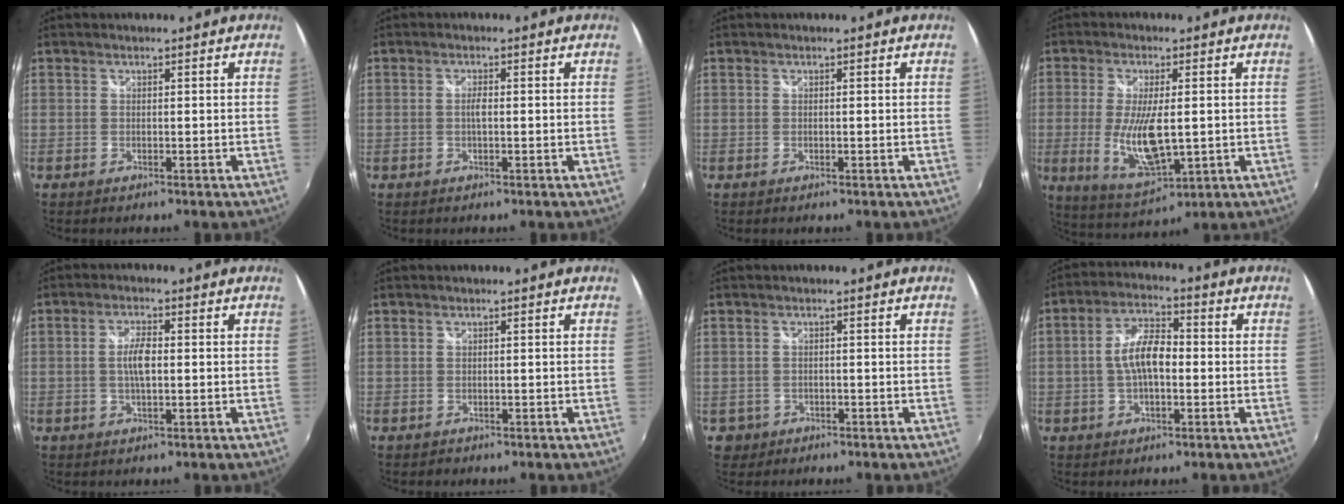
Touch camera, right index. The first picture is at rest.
{"total": 1.5, "force": [-0.1, 0.4, 1.4], "torque": [-0.027, 0.002, -0.004]}
{"total": 0.0}
{"total": 11.7, "force": [-1.3, 4.2, 10.8], "torque": [-0.211, -0.020, -0.013]}
{"total": 4.3, "force": [-0.1, 1.5, 4.0], "torque": [-0.077, 0.003, -0.002]}
{"total": 0.8, "force": [-0.3, 0.7, 0.0], "torque": [0.000, -0.002, -0.003]}
{"total": 3.0, "force": [-1.1, 2.7, 0.8], "torque": [-0.027, 0.002, -0.010]}
{"total": 7.8, "force": [-0.8, 3.6, 6.9], "torque": [-0.132, 0.014, -0.013]}